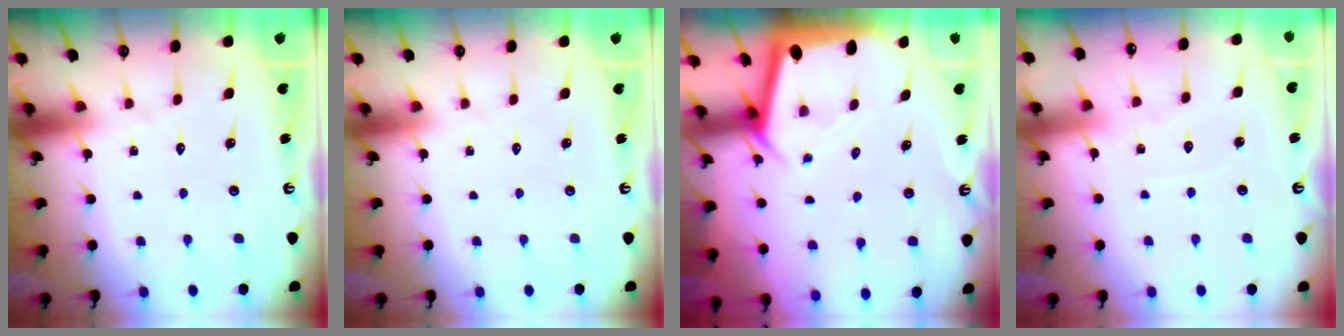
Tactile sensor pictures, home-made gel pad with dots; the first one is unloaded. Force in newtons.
{"total": 0.0}
{"total": 2.3, "press": 2.3, "slide": 0.1}
{"total": 4.4, "press": 4.4, "slide": 0.6}